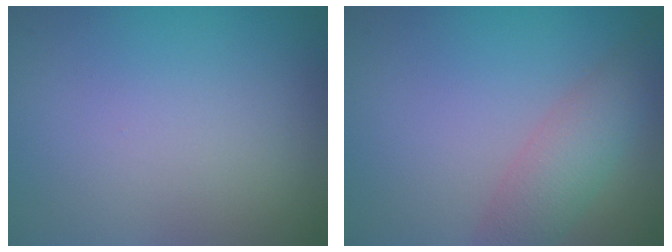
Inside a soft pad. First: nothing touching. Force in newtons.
{"total": 3.6, "press": 3.6, "slide": 0.2}